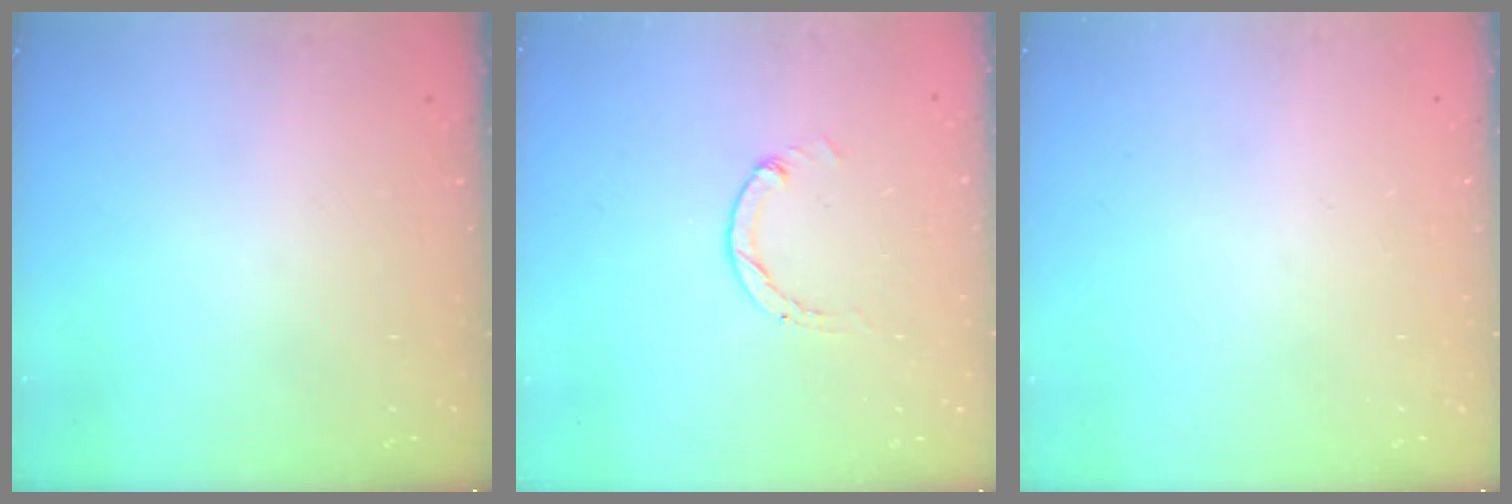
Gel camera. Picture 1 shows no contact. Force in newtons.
{"total": 1.3, "press": 1.2, "slide": 0.2}
{"total": 0.0}